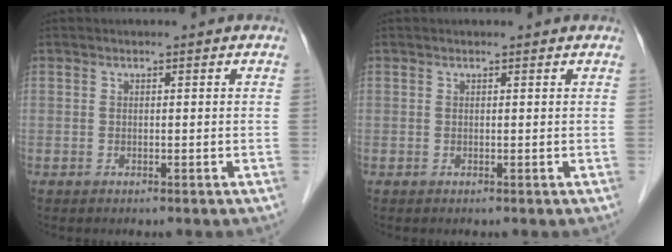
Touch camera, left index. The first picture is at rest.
{"total": 0.6, "force": [0.5, 0.1, 0.1], "torque": [-0.006, 0.002, 0.006]}